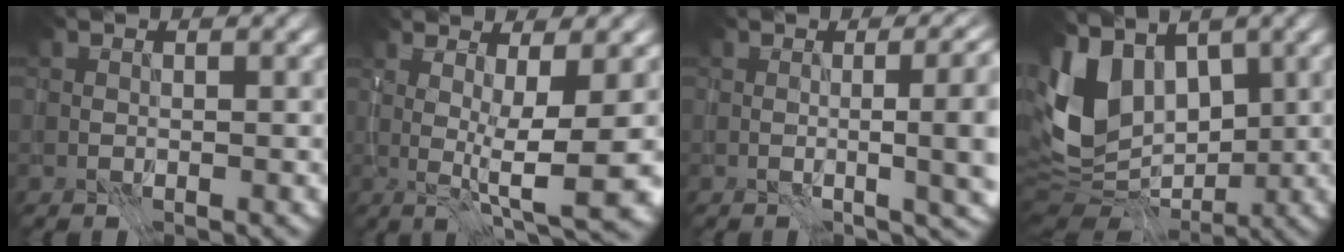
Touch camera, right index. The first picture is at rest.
{"total": 7.6, "force": [-0.1, 1.4, 7.5], "torque": [-0.115, -0.005, 0.010]}
{"total": 9.1, "force": [0.0, 3.5, 8.4], "torque": [-0.067, 0.018, 0.003]}
{"total": 8.9, "force": [1.6, 6.6, 5.8], "torque": [-0.127, -0.005, 0.026]}